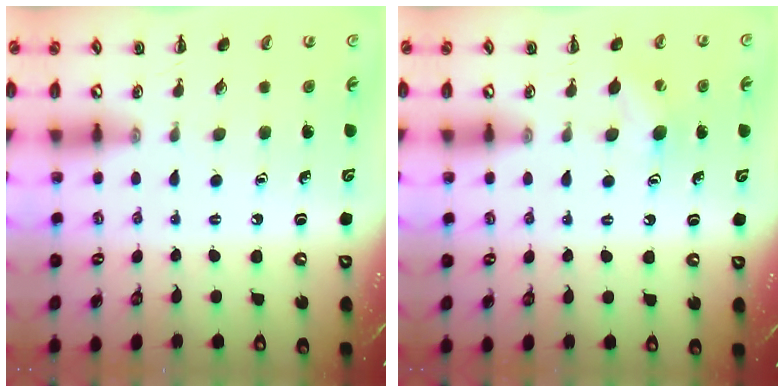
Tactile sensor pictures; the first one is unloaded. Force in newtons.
{"total": 5.3, "press": 5.1, "slide": 1.3}